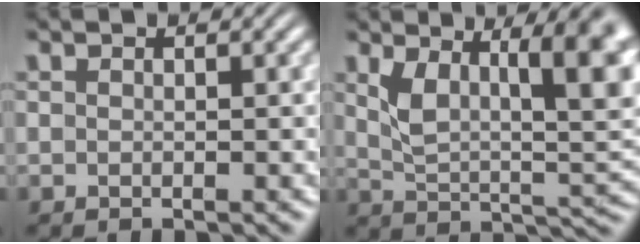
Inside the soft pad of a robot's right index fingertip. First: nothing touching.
{"total": 10.3, "force": [2.6, 4.8, 8.7], "torque": [-0.101, -0.008, 0.047]}